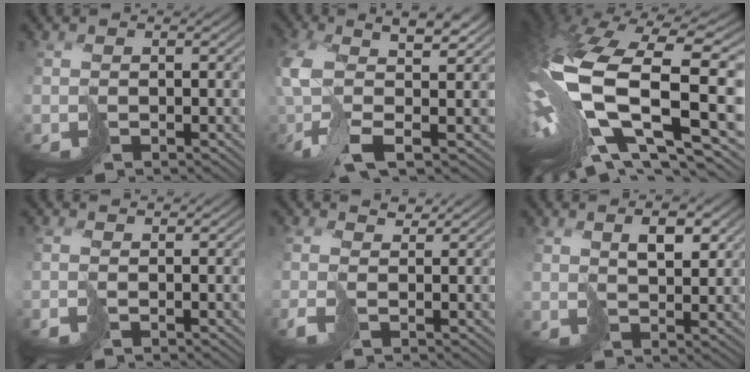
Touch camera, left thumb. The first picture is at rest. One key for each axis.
{"total": 9.7, "fx": -0.6, "fy": 3.6, "fz": 8.9, "tx": -0.192, "ty": -0.009, "tz": -0.020}
{"total": 19.4, "fx": -2.0, "fy": 9.0, "fz": 17.0, "tx": -0.373, "ty": -0.034, "tz": -0.029}
{"total": 1.1, "fx": -0.2, "fy": 0.1, "fz": 1.1, "tx": -0.024, "ty": 0.003, "tz": -0.012}
{"total": 2.3, "fx": -0.1, "fy": 1.0, "fz": 2.0, "tx": -0.060, "ty": 0.007, "tz": -0.010}
{"total": 3.7, "fx": 2.3, "fy": 1.3, "fz": 2.6, "tx": -0.044, "ty": -0.001, "tz": 0.047}